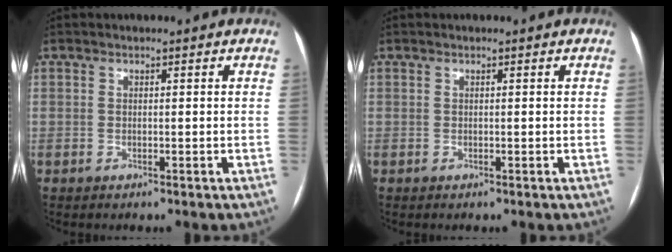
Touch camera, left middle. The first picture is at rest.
{"total": 0.0}